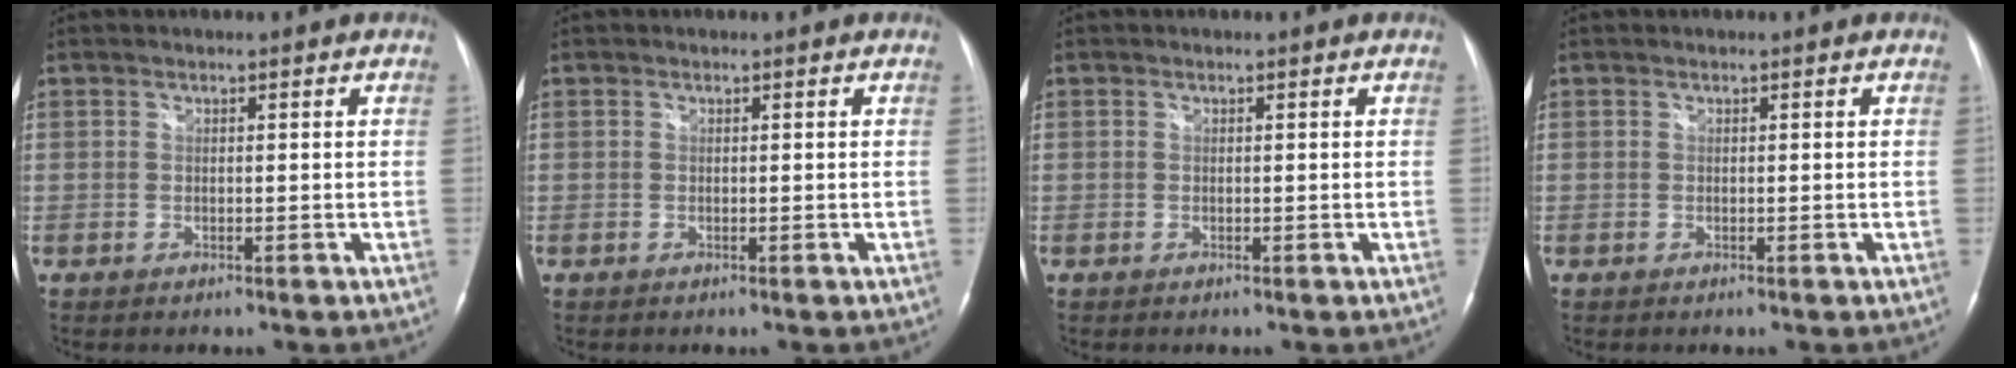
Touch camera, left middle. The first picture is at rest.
{"total": 0.0}
{"total": 0.0}
{"total": 0.0}